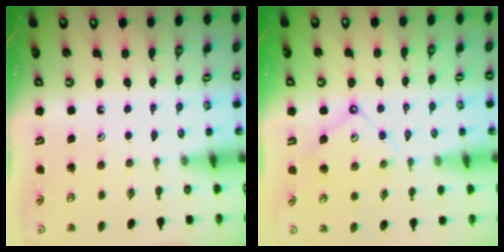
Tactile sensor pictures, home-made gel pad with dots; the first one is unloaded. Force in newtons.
{"total": 7.2, "press": 7.1, "slide": 0.7}